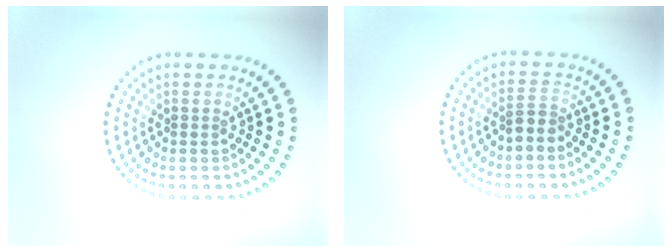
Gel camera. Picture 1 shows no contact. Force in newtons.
{"total": 1.7, "press": 1.2, "slide": 1.2}